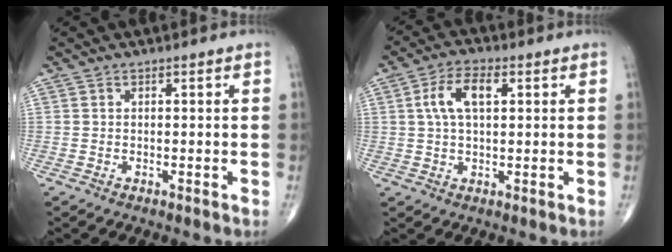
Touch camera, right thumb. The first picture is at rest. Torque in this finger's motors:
{"motor_torque": [0.03, 0.09, 0.83, 0.05, 0.23]}